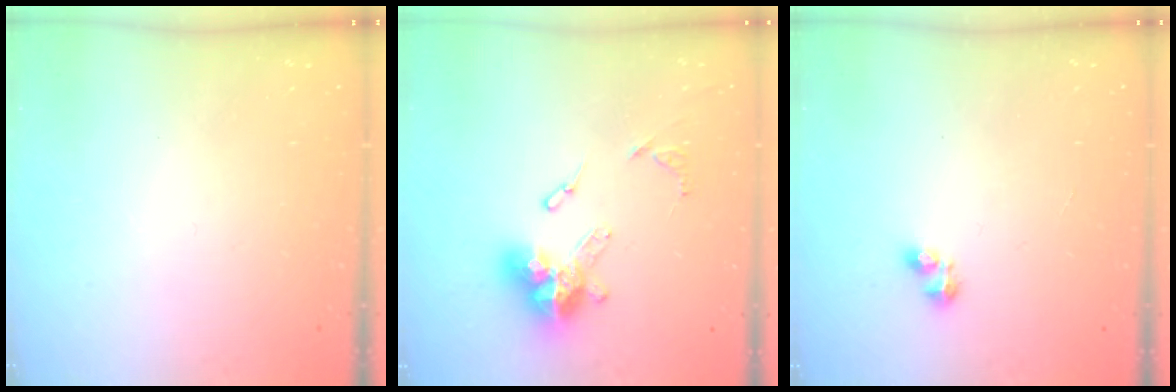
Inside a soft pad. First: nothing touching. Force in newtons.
{"total": 14.2, "press": 14.1, "slide": 1.3}
{"total": 2.7, "press": 2.7, "slide": 0.4}